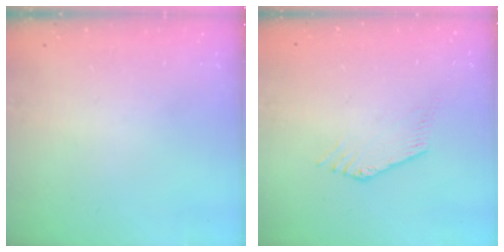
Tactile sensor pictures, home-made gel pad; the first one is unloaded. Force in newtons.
{"total": 0.5, "press": 0.3, "slide": 0.4}